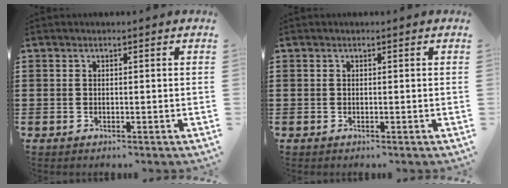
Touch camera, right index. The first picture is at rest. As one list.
[{"total": 0.0}]